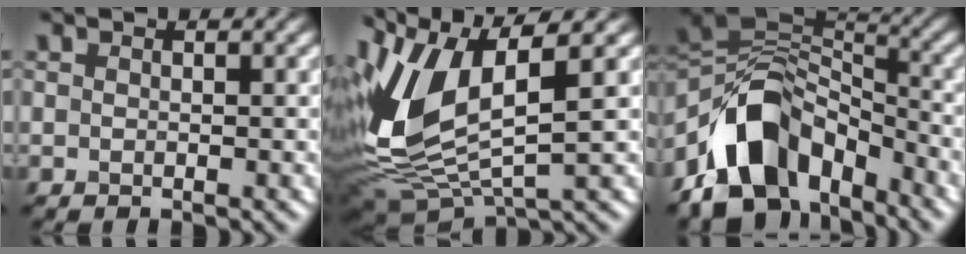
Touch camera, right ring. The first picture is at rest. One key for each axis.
{"total": 10.6, "fx": 2.3, "fy": 4.6, "fz": 9.3, "tx": -0.211, "ty": -0.004, "tz": 0.046}
{"total": 11.1, "fx": -6.1, "fy": 6.9, "fz": 6.2, "tx": -0.095, "ty": 0.014, "tz": -0.122}